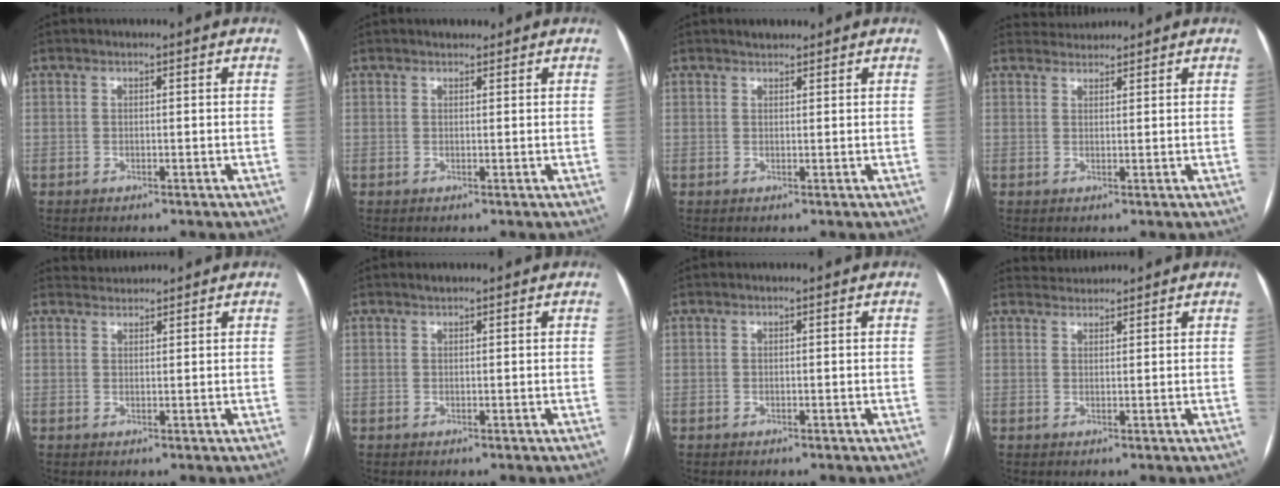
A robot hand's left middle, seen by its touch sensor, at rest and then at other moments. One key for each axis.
{"total": 1.7, "fx": 1.4, "fy": 0.8, "fz": 0.5, "tx": -0.009, "ty": 0.010, "tz": 0.018}
{"total": 1.7, "fx": 1.5, "fy": 0.7, "fz": 0.5, "tx": -0.012, "ty": 0.009, "tz": 0.024}
{"total": 2.4, "fx": 2.3, "fy": 0.4, "fz": -0.5, "tx": 0.000, "ty": 0.018, "tz": 0.045}
{"total": 1.8, "fx": 1.7, "fy": 0.0, "fz": -0.6, "tx": -0.002, "ty": 0.011, "tz": 0.036}
{"total": 0.7, "fx": 0.6, "fy": 0.2, "fz": 0.2, "tx": -0.011, "ty": 0.006, "tz": 0.013}
{"total": 0.0}
{"total": 2.1, "fx": 2.0, "fy": 0.1, "fz": -0.6, "tx": -0.001, "ty": 0.013, "tz": 0.041}